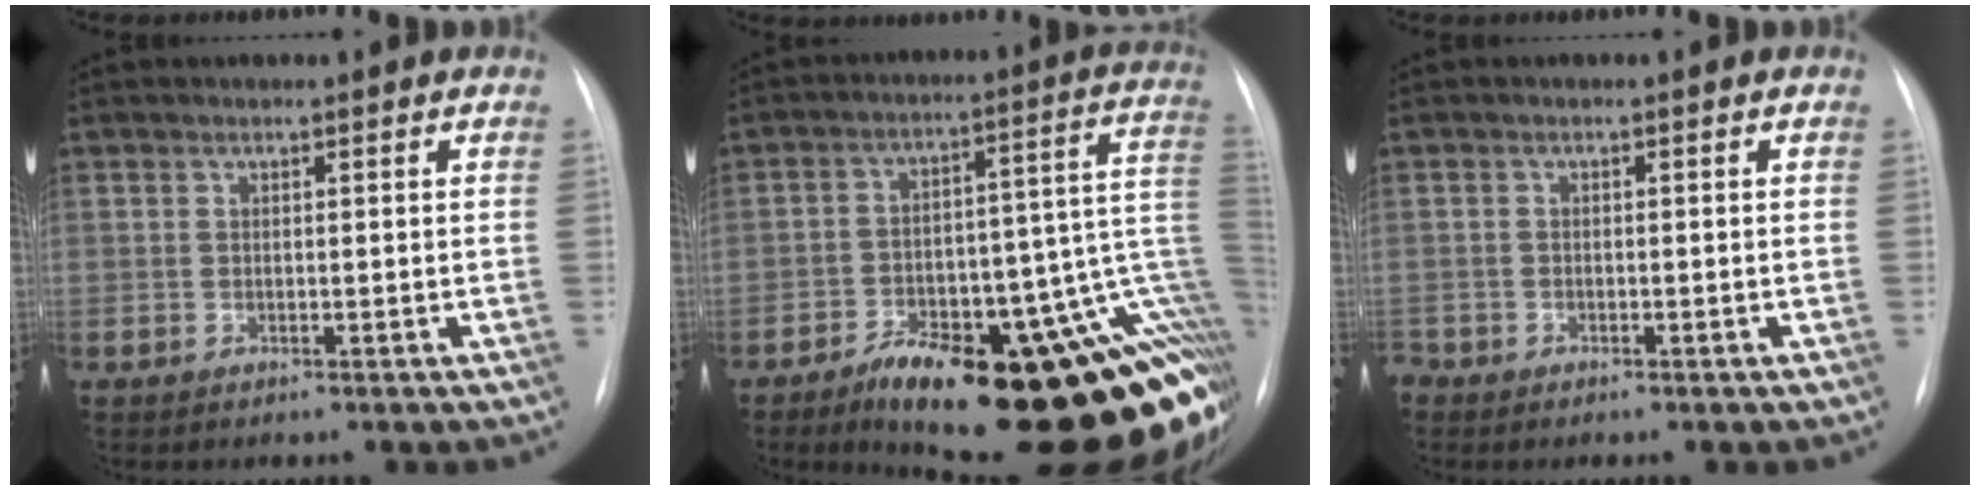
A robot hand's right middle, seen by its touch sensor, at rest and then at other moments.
{"total": 29.8, "force": [-15.1, 8.1, 24.4], "torque": [-0.192, 0.018, -0.198]}
{"total": 1.9, "force": [-1.5, 1.1, 0.4], "torque": [-0.010, 0.000, -0.024]}